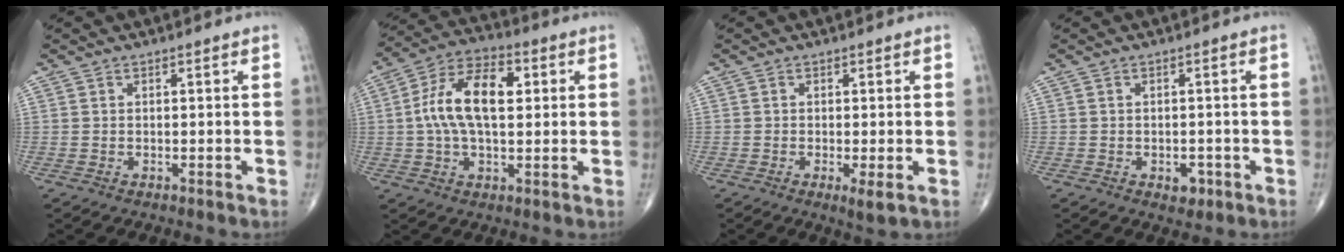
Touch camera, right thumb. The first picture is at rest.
{"total": 13.9, "force": [1.9, 7.3, 11.6], "torque": [-0.212, 0.025, 0.027]}
{"total": 2.7, "force": [-0.7, 0.5, 2.6], "torque": [-0.049, -0.012, -0.014]}
{"total": 2.7, "force": [-1.1, 1.8, 1.6], "torque": [-0.011, 0.002, -0.011]}